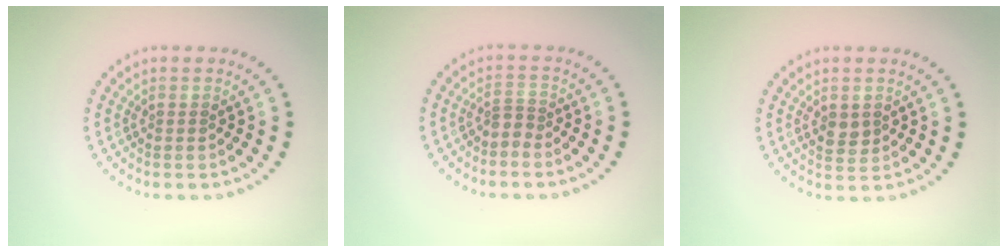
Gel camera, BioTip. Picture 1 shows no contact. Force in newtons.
{"total": 1.2, "press": 0.8, "slide": 0.9}
{"total": 1.8, "press": 1.8, "slide": 0.1}